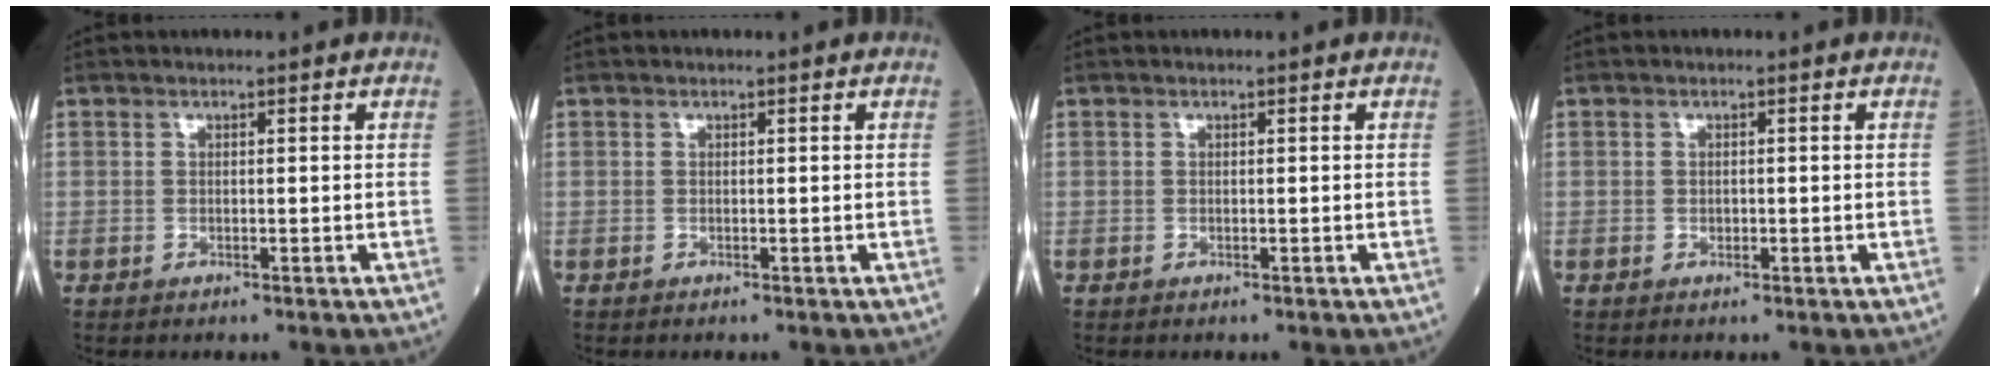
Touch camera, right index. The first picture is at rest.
{"total": 0.0}
{"total": 0.0}
{"total": 0.6, "force": [-0.1, 0.4, 0.3], "torque": [-0.008, 0.001, 0.000]}